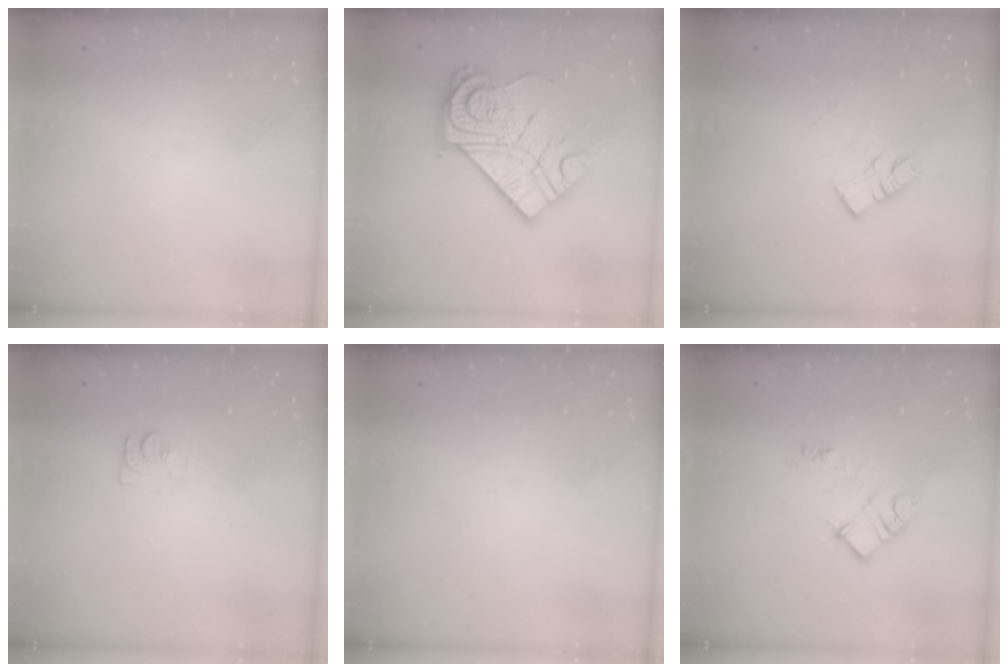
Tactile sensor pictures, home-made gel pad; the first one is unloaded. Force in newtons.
{"total": 20.7, "press": 20.6, "slide": 1.9}
{"total": 9.1, "press": 9.1, "slide": 0.4}
{"total": 6.2, "press": 6.1, "slide": 0.6}
{"total": 0.0}
{"total": 9.3, "press": 9.3, "slide": 0.5}